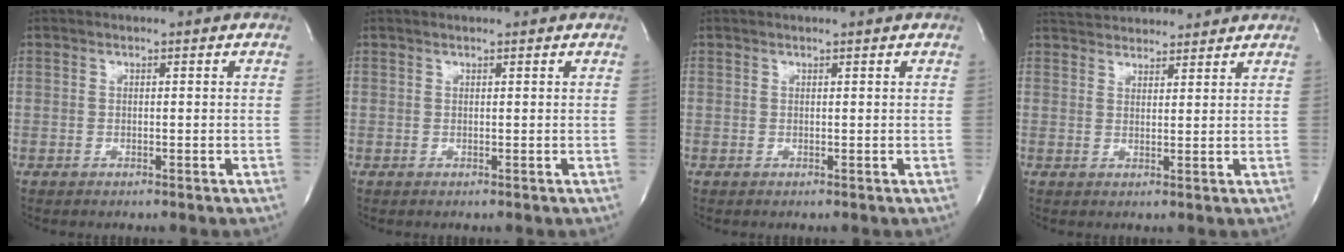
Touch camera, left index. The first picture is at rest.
{"total": 1.5, "force": [1.3, 0.1, 0.6], "torque": [-0.008, 0.015, 0.021]}
{"total": 1.4, "force": [1.3, -0.2, 0.5], "torque": [-0.008, 0.005, 0.018]}
{"total": 10.0, "force": [9.4, 2.1, 2.4], "torque": [-0.035, 0.030, 0.135]}